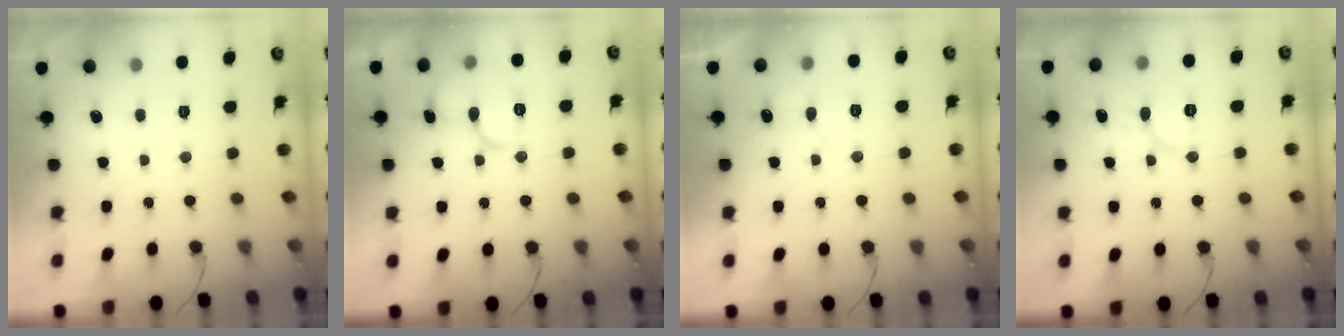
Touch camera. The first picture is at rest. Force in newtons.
{"total": 10.7, "press": 10.7, "slide": 0.8}
{"total": 5.1, "press": 5.1, "slide": 0.3}
{"total": 6.7, "press": 6.7, "slide": 0.7}